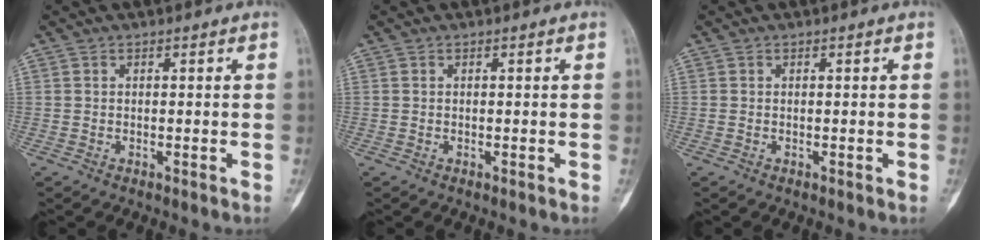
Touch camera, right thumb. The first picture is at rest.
{"total": 0.0}
{"total": 0.0}